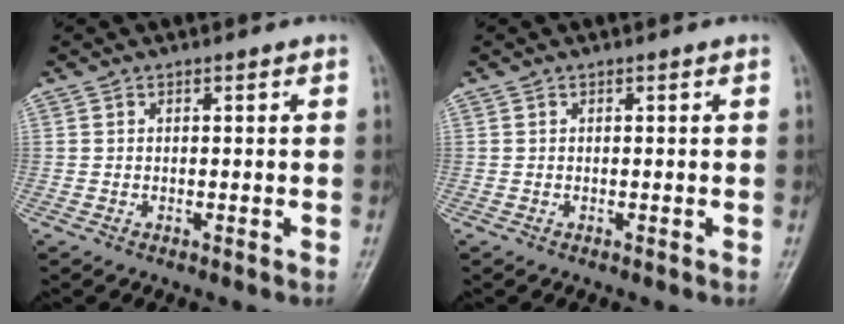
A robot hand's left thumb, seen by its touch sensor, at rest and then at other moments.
{"total": 0.0}